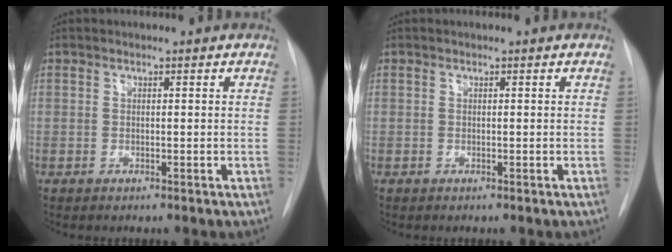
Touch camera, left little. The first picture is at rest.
{"total": 0.0}